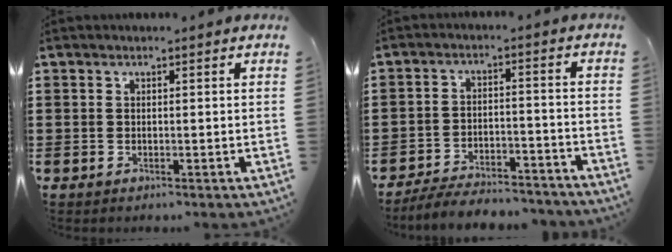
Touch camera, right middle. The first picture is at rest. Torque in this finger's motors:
{"motor_torque": [0.55, 0.17, 0.18, 0.11]}